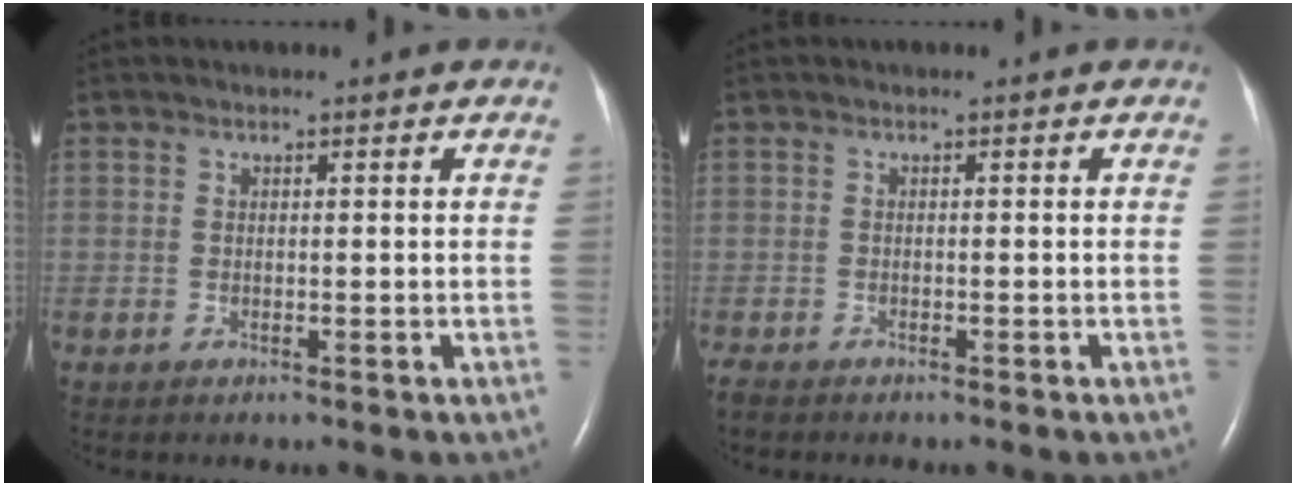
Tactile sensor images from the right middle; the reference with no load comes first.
{"total": 2.1, "force": [-1.8, 0.5, 0.8], "torque": [-0.019, -0.007, -0.024]}